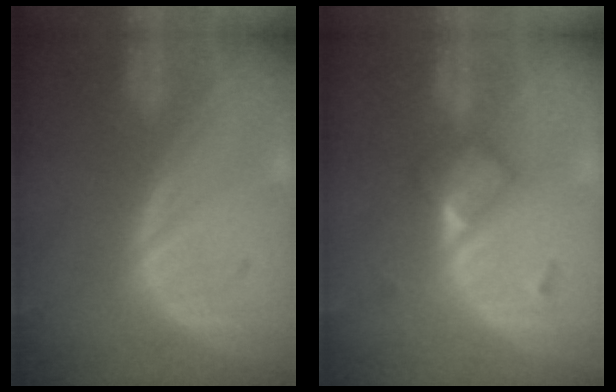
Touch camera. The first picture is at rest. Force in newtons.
{"total": 4.8, "press": 4.2, "slide": 2.2}